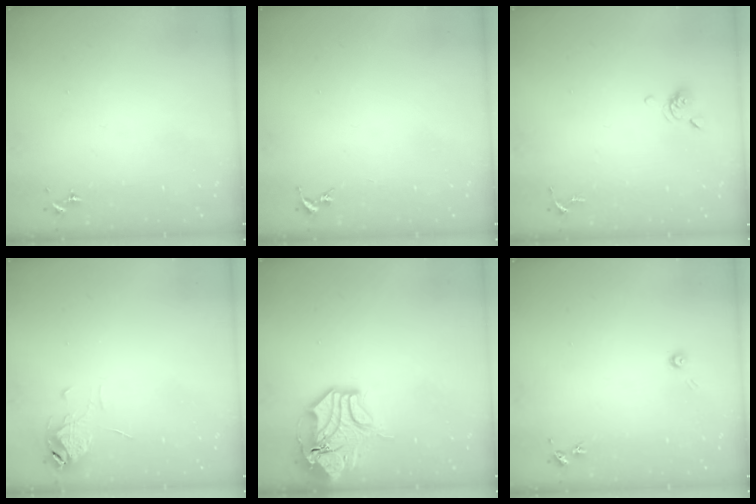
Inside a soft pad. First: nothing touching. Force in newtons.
{"total": 0.0}
{"total": 6.0, "press": 5.9, "slide": 1.2}
{"total": 6.4, "press": 6.4, "slide": 0.5}
{"total": 15.1, "press": 14.9, "slide": 2.5}
{"total": 3.3, "press": 3.3, "slide": 0.2}